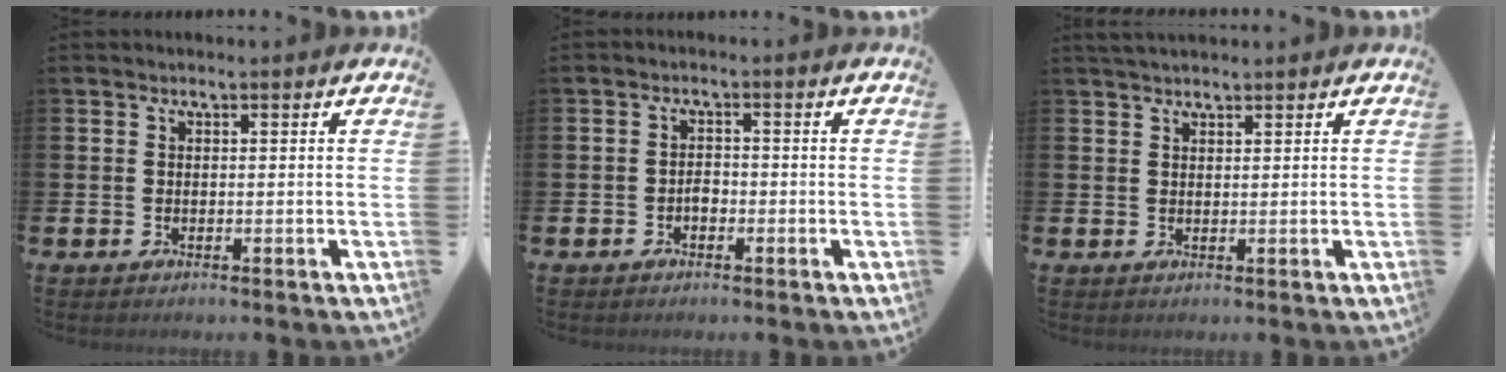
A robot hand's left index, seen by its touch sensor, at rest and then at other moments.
{"total": 1.5, "force": [-0.7, 1.0, 0.9], "torque": [-0.013, 0.001, -0.016]}
{"total": 1.8, "force": [1.7, 0.4, 0.4], "torque": [-0.001, 0.000, 0.029]}